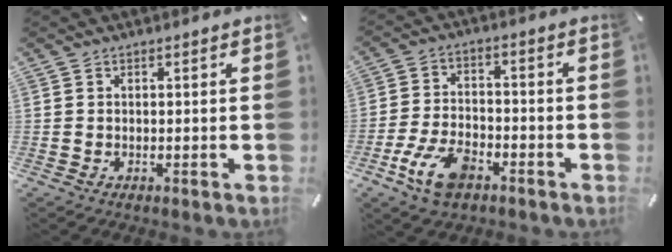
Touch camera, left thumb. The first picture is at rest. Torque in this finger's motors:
{"motor_torque": [0.03, 1.01, 0.33, 0.12, 0.02]}